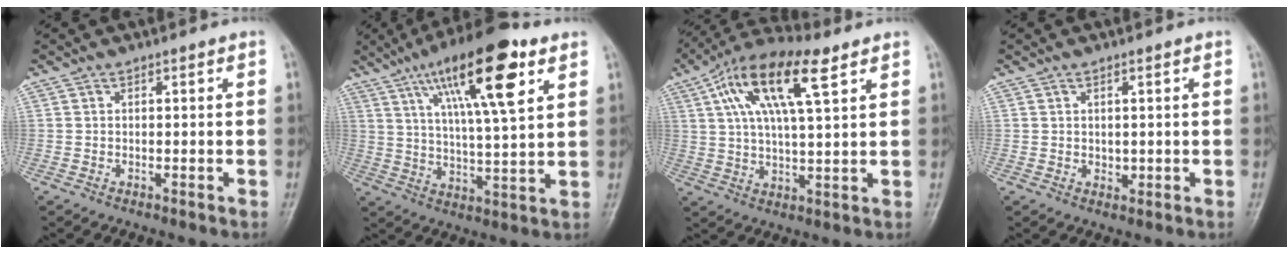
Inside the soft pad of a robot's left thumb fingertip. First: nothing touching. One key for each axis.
{"total": 18.3, "fx": 8.8, "fy": 4.5, "fz": 15.4, "tx": -0.240, "ty": -0.021, "tz": 0.146}
{"total": 15.3, "fx": 6.6, "fy": 5.1, "fz": 12.8, "tx": -0.229, "ty": 0.006, "tz": 0.113}
{"total": 1.4, "fx": 0.4, "fy": 1.0, "fz": 1.0, "tx": -0.010, "ty": -0.005, "tz": 0.010}